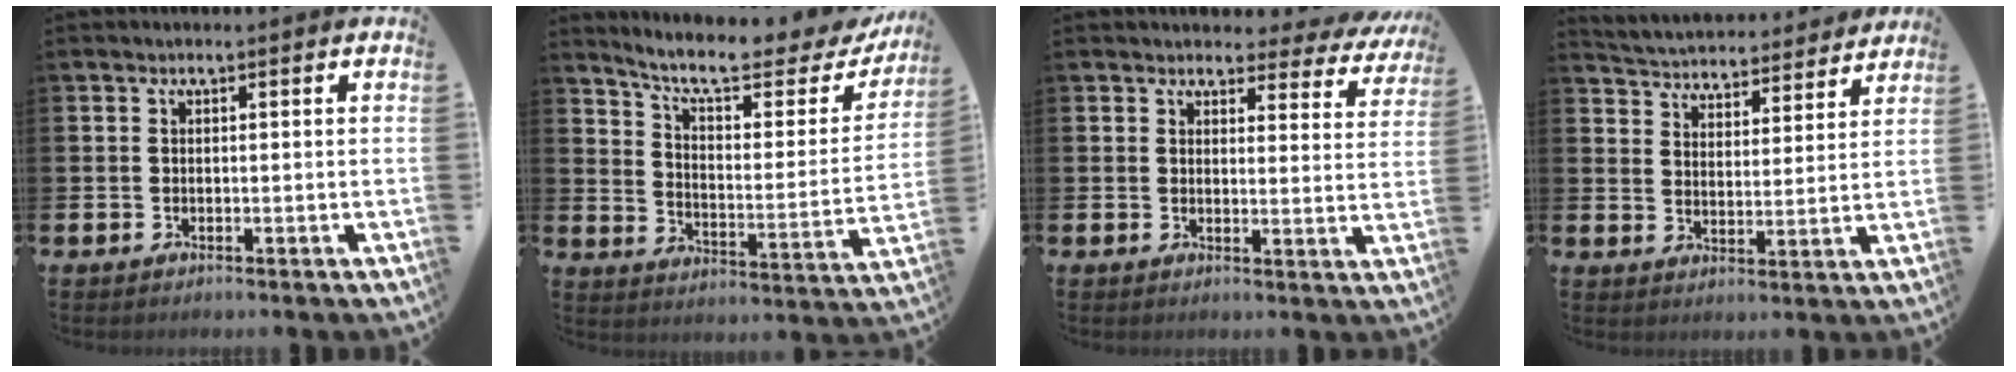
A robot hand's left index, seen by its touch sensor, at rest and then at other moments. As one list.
[{"total": 9.2, "force": [7.8, 2.2, 4.4], "torque": [-0.106, -0.052, 0.128]}, {"total": 3.3, "force": [3.0, 1.3, 0.5], "torque": [-0.003, -0.027, 0.046]}, {"total": 4.8, "force": [4.7, 0.9, -0.1], "torque": [-0.021, -0.042, 0.078]}]